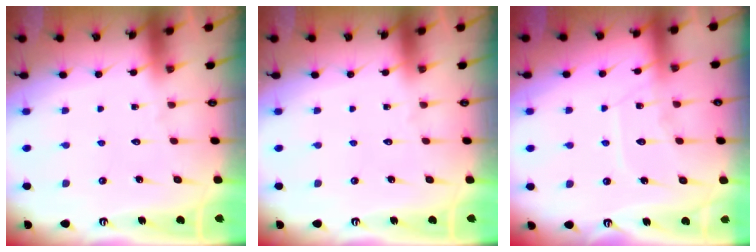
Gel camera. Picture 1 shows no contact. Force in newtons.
{"total": 0.0}
{"total": 8.9, "press": 8.9, "slide": 0.9}